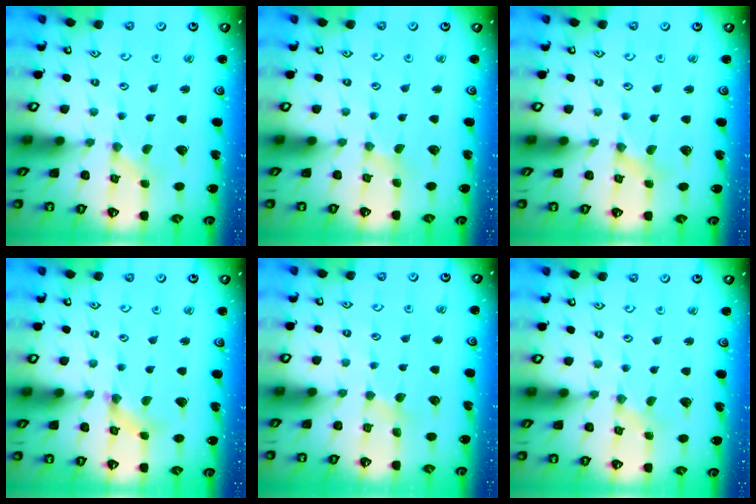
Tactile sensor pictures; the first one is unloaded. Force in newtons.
{"total": 1.7, "press": 1.6, "slide": 0.4}
{"total": 0.8, "press": 0.8, "slide": 0.2}
{"total": 3.3, "press": 3.3, "slide": 0.3}
{"total": 2.9, "press": 2.9, "slide": 0.4}
{"total": 0.0}